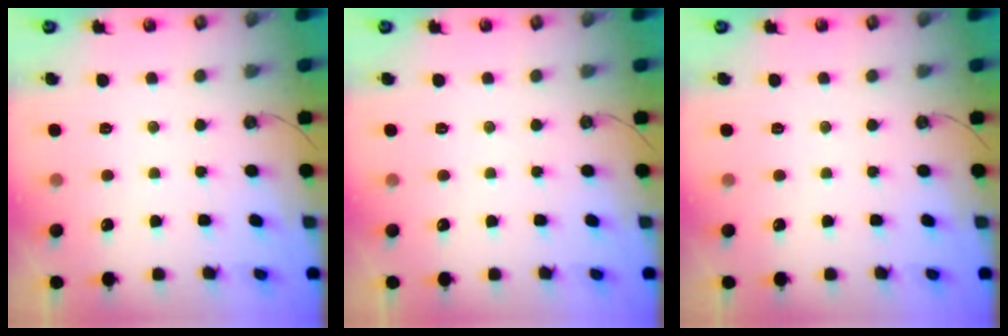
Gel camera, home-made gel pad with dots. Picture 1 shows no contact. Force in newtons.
{"total": 0.0}
{"total": 0.0}